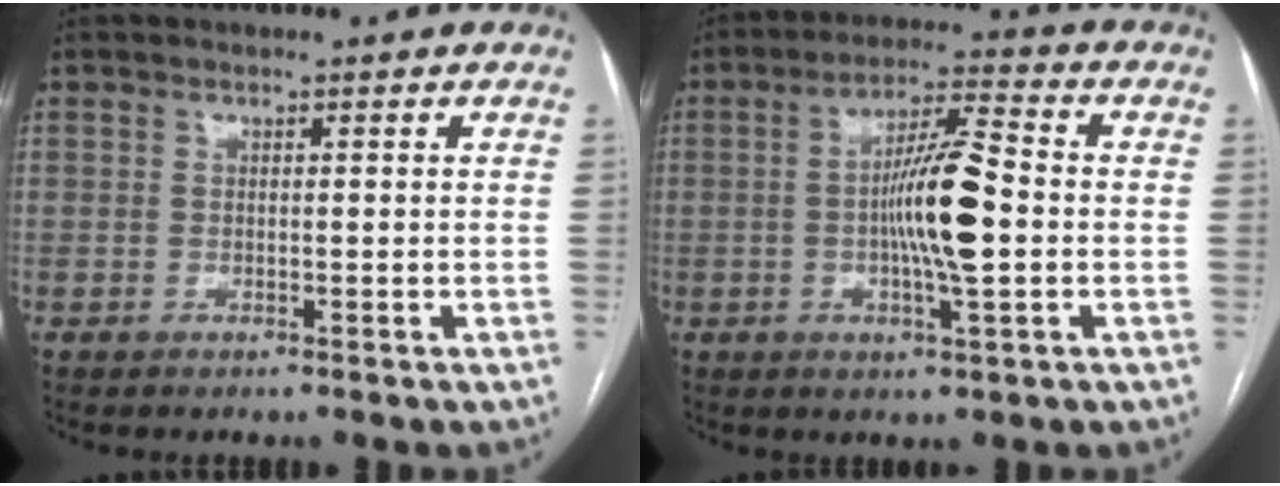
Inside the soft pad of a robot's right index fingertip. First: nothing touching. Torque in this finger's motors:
{"motor_torque": [0.49, -0.07, 0.39, 0.16]}